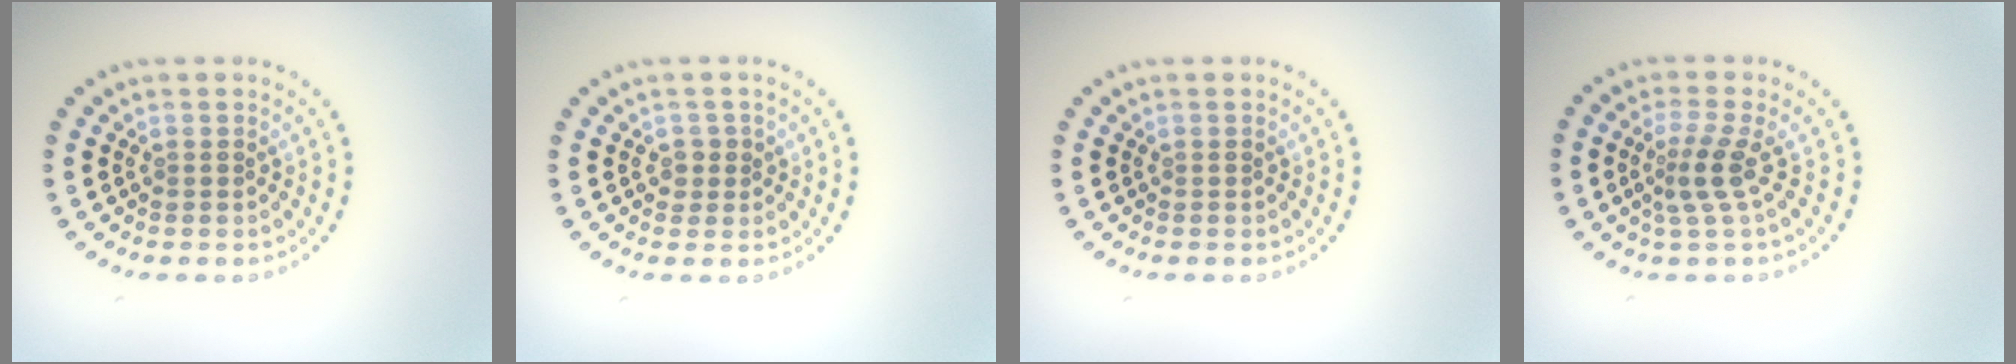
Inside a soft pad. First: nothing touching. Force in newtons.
{"total": 1.1, "press": 1.0, "slide": 0.5}
{"total": 0.0}
{"total": 2.6, "press": 1.8, "slide": 1.8}